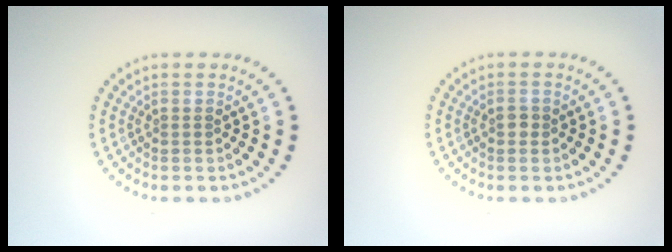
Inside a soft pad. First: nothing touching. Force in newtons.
{"total": 0.8, "press": 0.8, "slide": 0.1}